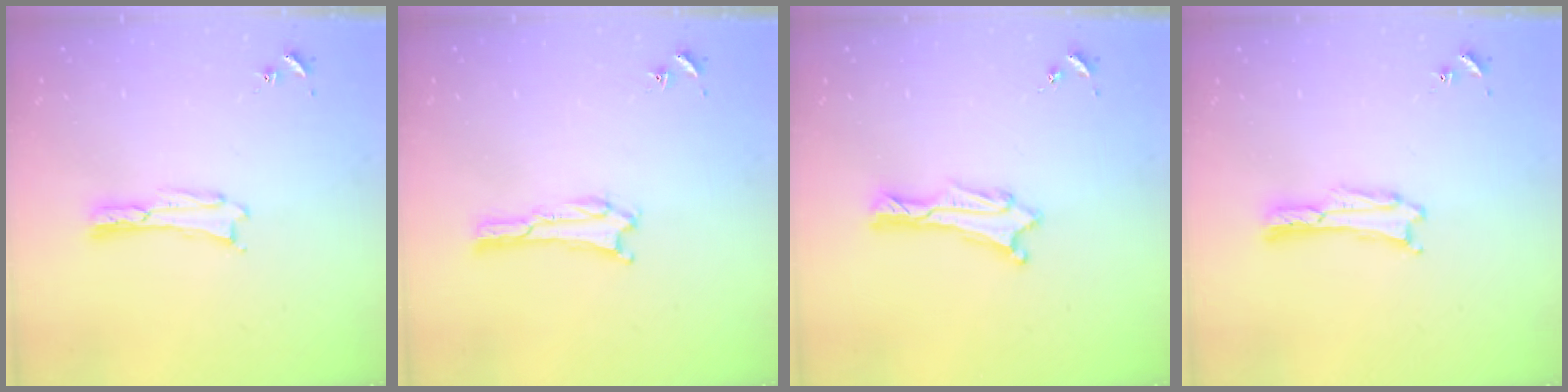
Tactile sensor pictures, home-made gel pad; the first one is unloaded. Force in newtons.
{"total": 1.3, "press": 1.3, "slide": 0.4}
{"total": 0.9, "press": 0.8, "slide": 0.1}
{"total": 0.7, "press": 0.7, "slide": 0.1}